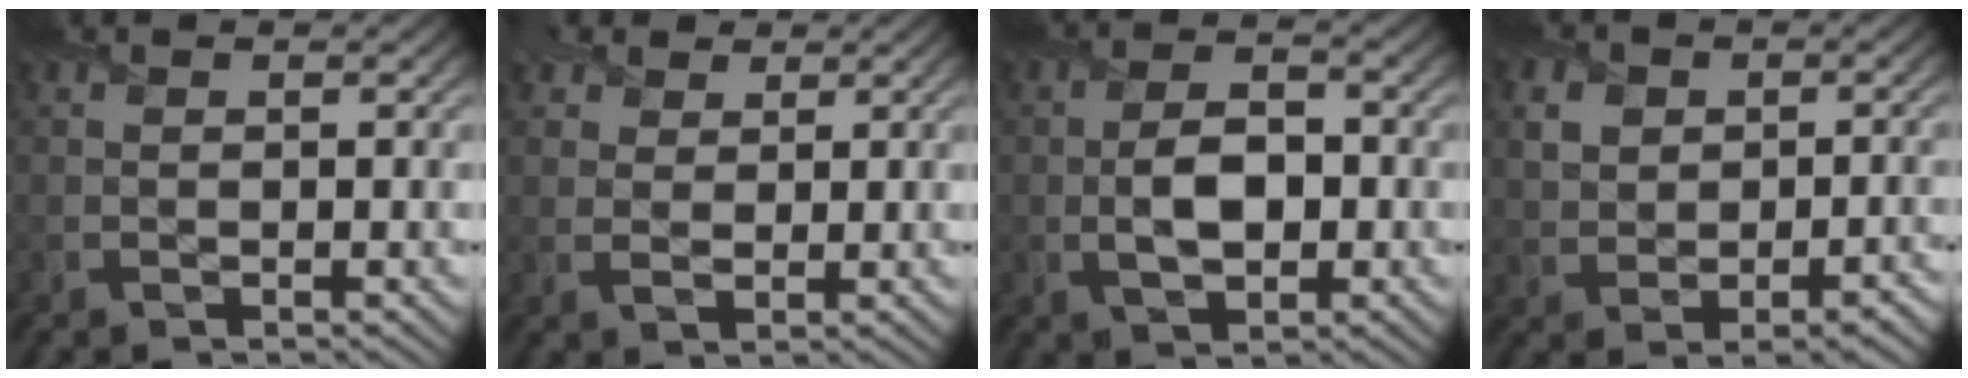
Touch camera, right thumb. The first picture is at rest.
{"total": 3.9, "force": [2.3, 2.7, 1.6], "torque": [-0.042, -0.002, 0.045]}
{"total": 5.4, "force": [-0.7, 3.1, 4.4], "torque": [-0.092, -0.004, -0.013]}
{"total": 5.7, "force": [0.5, 4.4, 3.7], "torque": [-0.064, -0.005, 0.008]}